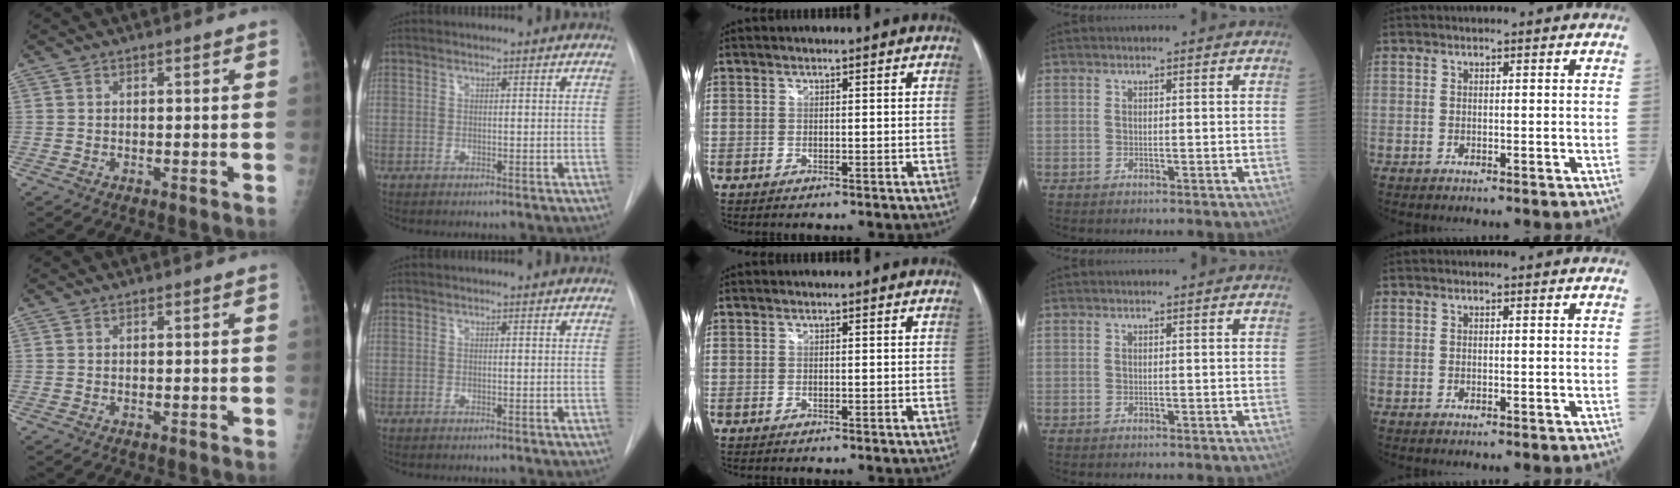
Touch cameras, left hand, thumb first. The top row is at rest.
{}